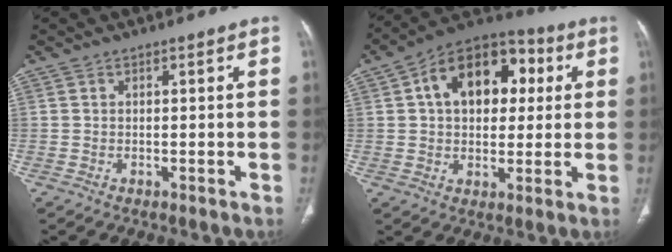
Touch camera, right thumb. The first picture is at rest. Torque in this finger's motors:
{"motor_torque": [-0.78, 1.20, 0.76, 0.03, 0.27]}